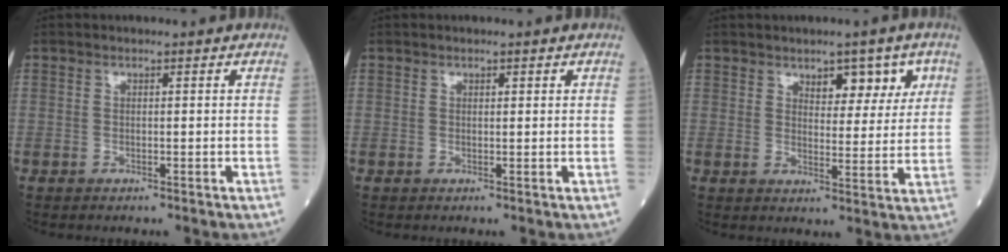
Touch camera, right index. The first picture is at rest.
{"total": 0.5, "force": [0.4, 0.3, 0.3], "torque": [-0.003, -0.001, 0.005]}
{"total": 6.4, "force": [3.4, 2.9, 4.6], "torque": [-0.052, 0.006, 0.048]}